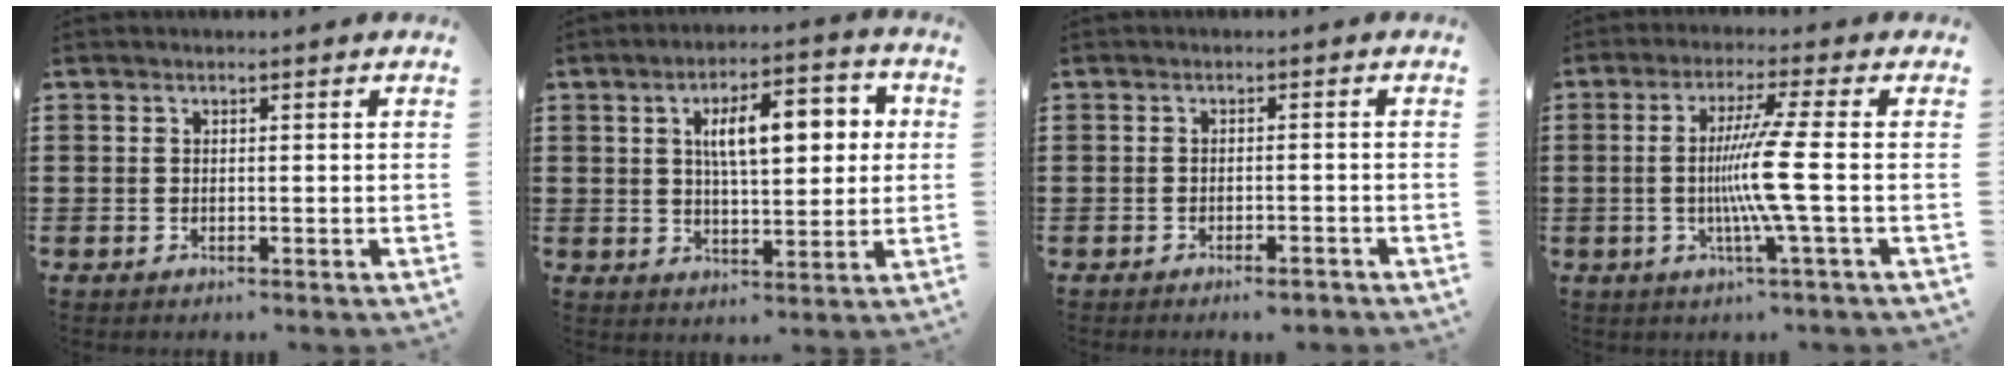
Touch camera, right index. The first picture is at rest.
{"total": 9.4, "force": [2.3, 3.7, 8.3], "torque": [-0.140, 0.005, 0.030]}
{"total": 1.5, "force": [-1.4, 0.1, 0.6], "torque": [-0.015, 0.000, -0.027]}
{"total": 8.6, "force": [-1.1, -1.1, 8.5], "torque": [-0.169, -0.020, -0.032]}